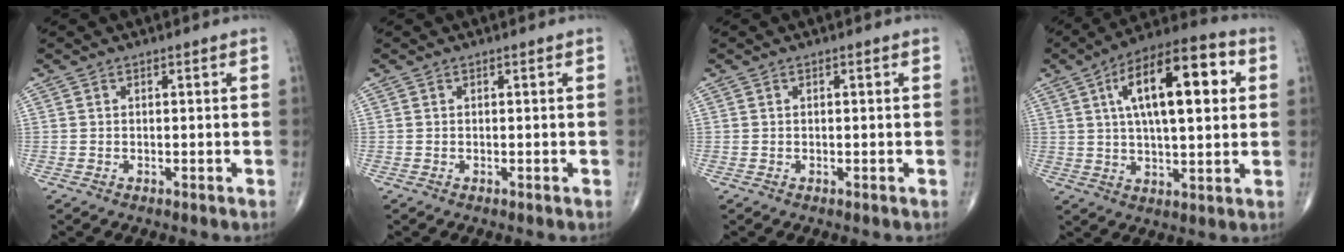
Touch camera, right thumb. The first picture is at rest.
{"total": 0.0}
{"total": 0.0}
{"total": 19.1, "force": [5.0, 7.5, 16.9], "torque": [-0.250, 0.014, 0.072]}